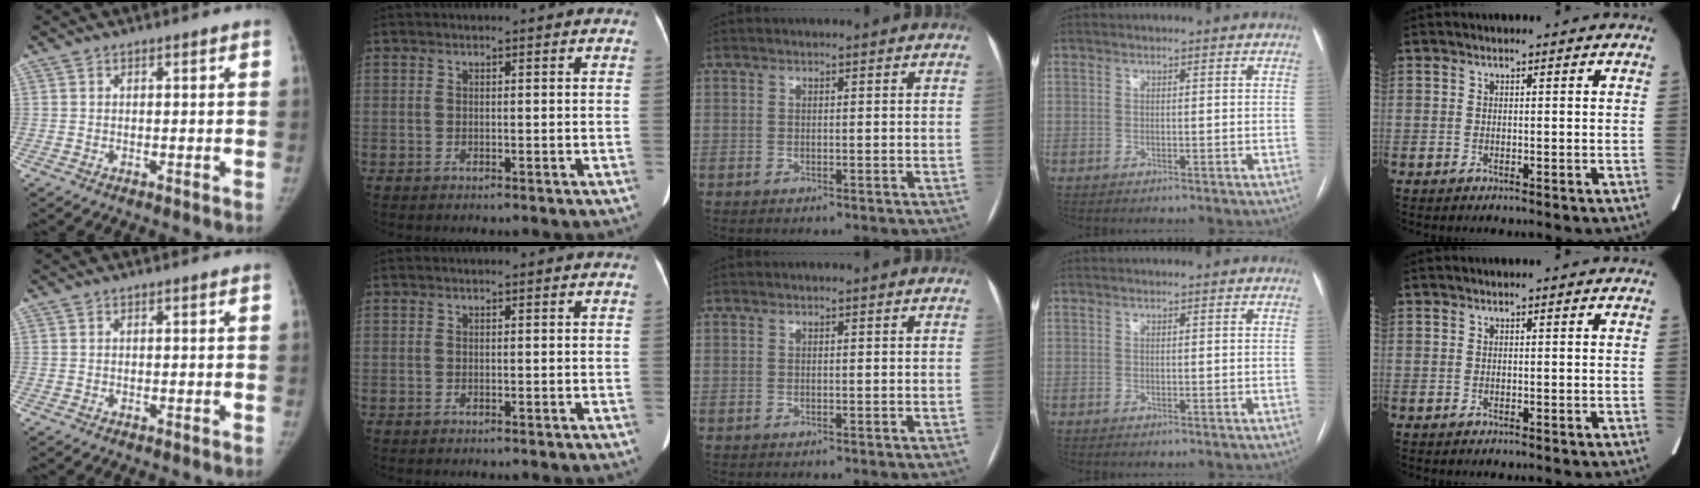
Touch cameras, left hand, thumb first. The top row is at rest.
{}